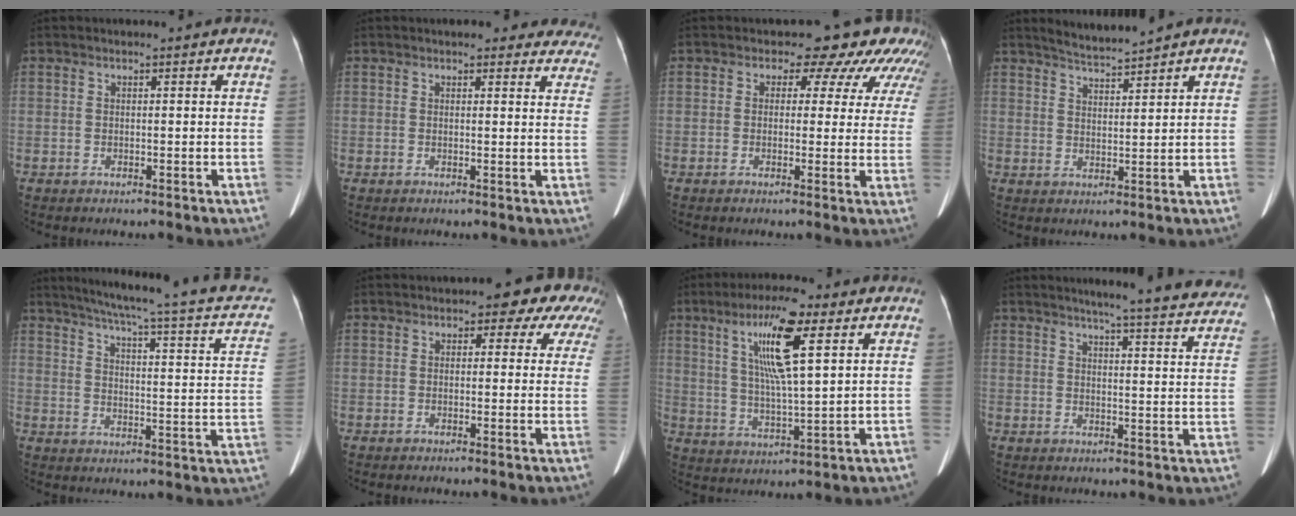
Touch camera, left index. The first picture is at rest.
{"total": 13.1, "force": [11.9, 3.9, 3.9], "torque": [-0.001, -0.008, 0.109]}
{"total": 11.1, "force": [8.3, 6.2, 3.9], "torque": [-0.021, 0.015, 0.056]}
{"total": 3.9, "force": [3.8, -0.9, 0.6], "torque": [-0.016, -0.003, 0.071]}
{"total": 21.4, "force": [16.9, 1.4, 13.0], "torque": [-0.186, -0.029, 0.192]}
{"total": 6.1, "force": [3.6, 3.9, 3.0], "torque": [-0.017, 0.013, 0.021]}
{"total": 11.6, "force": [4.7, 1.2, 10.5], "torque": [-0.199, 0.002, 0.084]}
{"total": 23.9, "force": [21.7, 1.4, 10.0], "torque": [-0.125, -0.062, 0.241]}